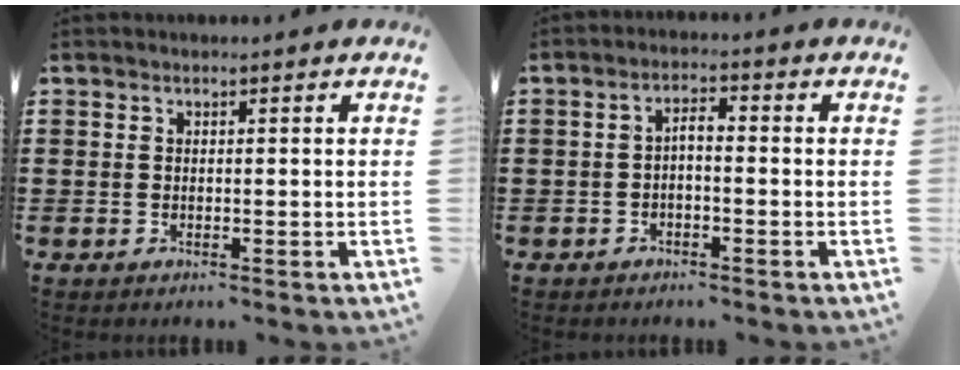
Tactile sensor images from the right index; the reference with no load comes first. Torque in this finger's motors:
{"motor_torque": [0.36, -0.24, 0.20, 0.03]}